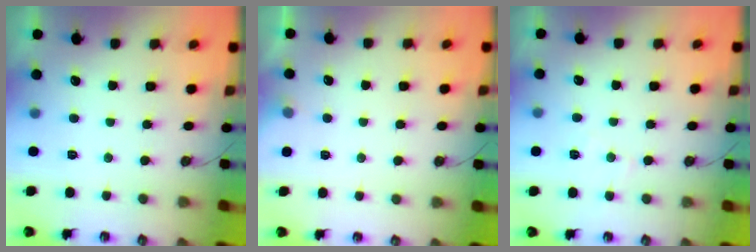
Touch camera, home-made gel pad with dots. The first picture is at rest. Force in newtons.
{"total": 2.6, "press": 2.5, "slide": 0.5}
{"total": 5.6, "press": 5.5, "slide": 0.8}